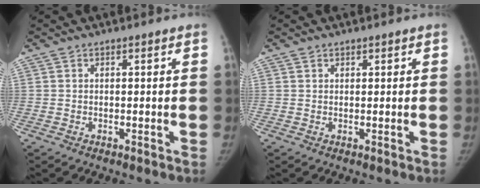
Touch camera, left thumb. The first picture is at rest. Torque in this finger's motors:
{"motor_torque": [0.10, 0.06, 0.53, -0.23, -0.08]}